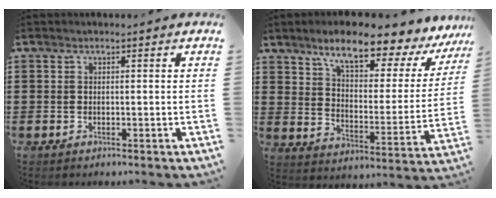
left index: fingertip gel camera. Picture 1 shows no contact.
{"total": 9.5, "force": [7.7, 1.9, 5.4], "torque": [-0.105, -0.050, 0.122]}